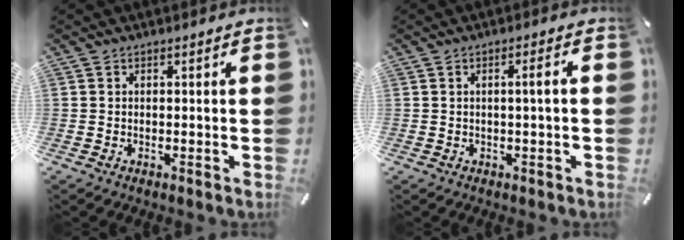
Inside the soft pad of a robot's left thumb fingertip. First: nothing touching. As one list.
[{"total": 3.2, "force": [0.2, 0.1, 3.1], "torque": [-0.057, 0.001, -0.001]}]